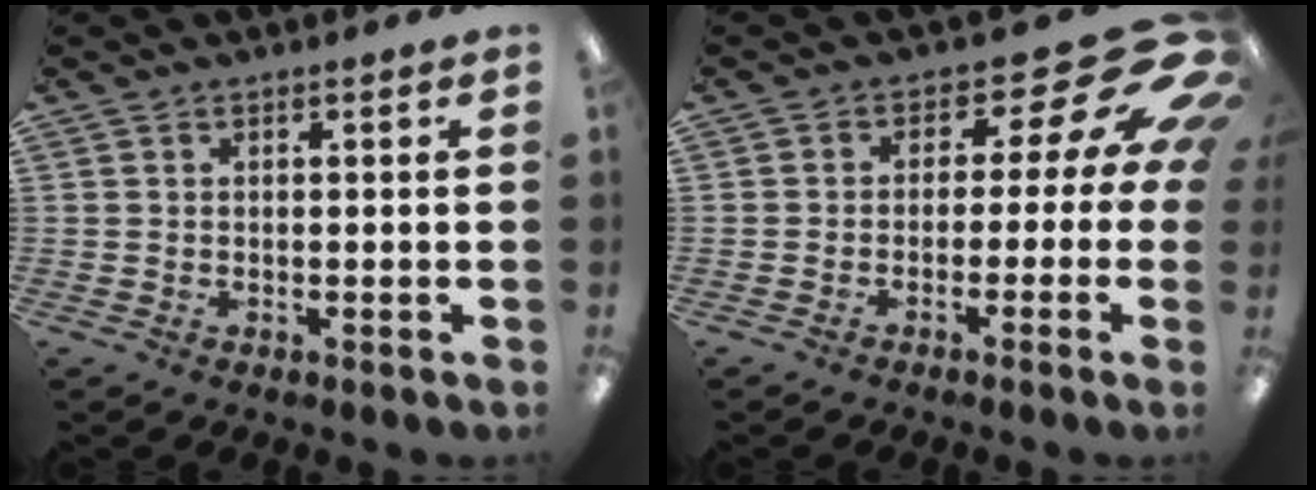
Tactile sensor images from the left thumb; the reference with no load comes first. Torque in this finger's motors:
{"motor_torque": [0.35, 0.89, -0.09, 0.03, -0.01]}